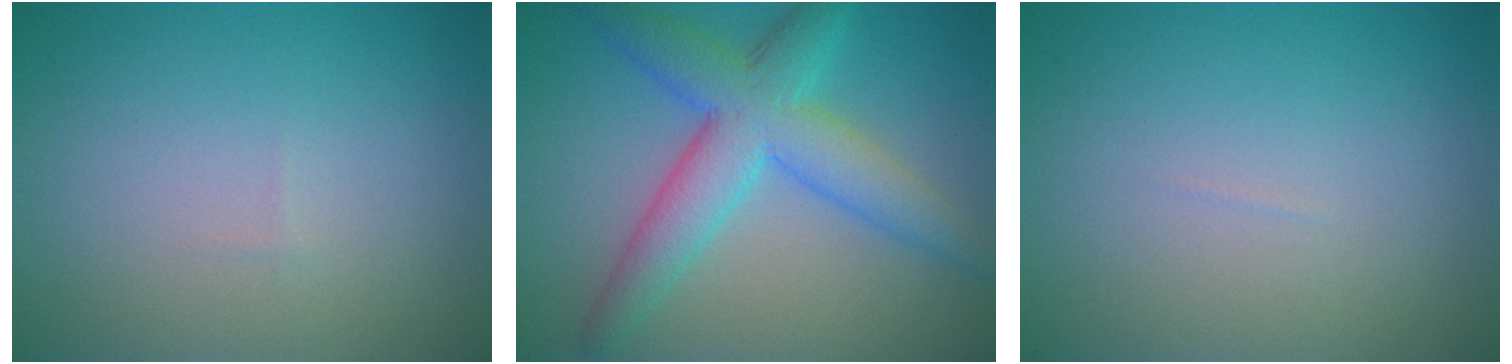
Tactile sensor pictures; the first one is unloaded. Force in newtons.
{"total": 6.9, "press": 6.9, "slide": 0.1}
{"total": 0.0}